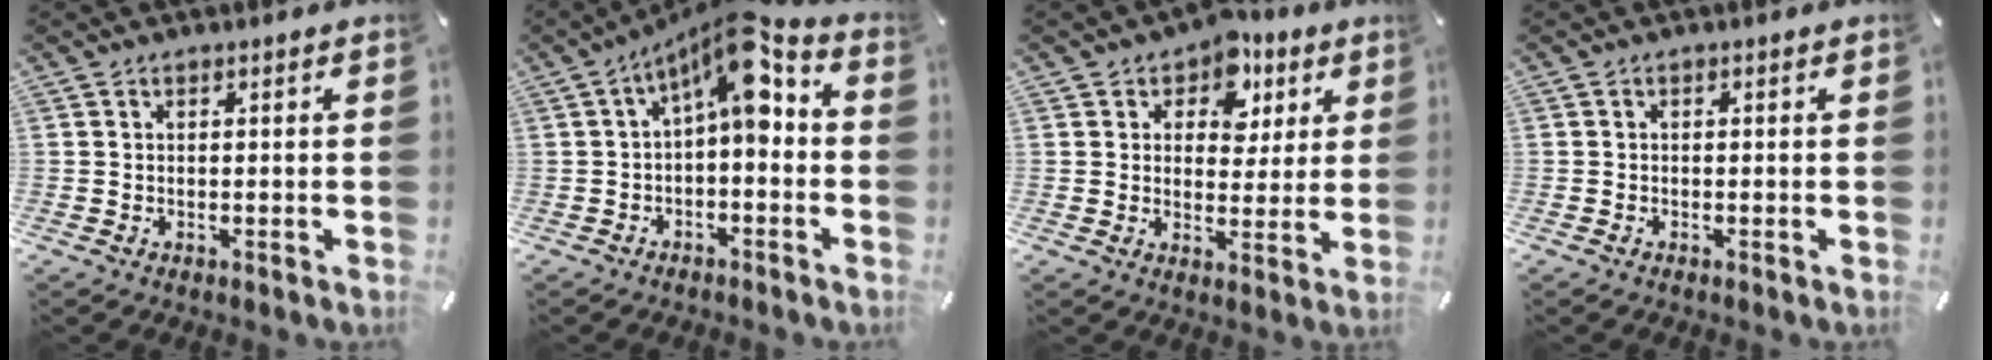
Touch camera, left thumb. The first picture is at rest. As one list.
[{"total": 10.3, "force": [3.3, 4.2, 8.8], "torque": [-0.145, -0.020, 0.056]}, {"total": 8.4, "force": [4.3, 6.5, 3.2], "torque": [-0.037, -0.028, 0.069]}, {"total": 0.0}]